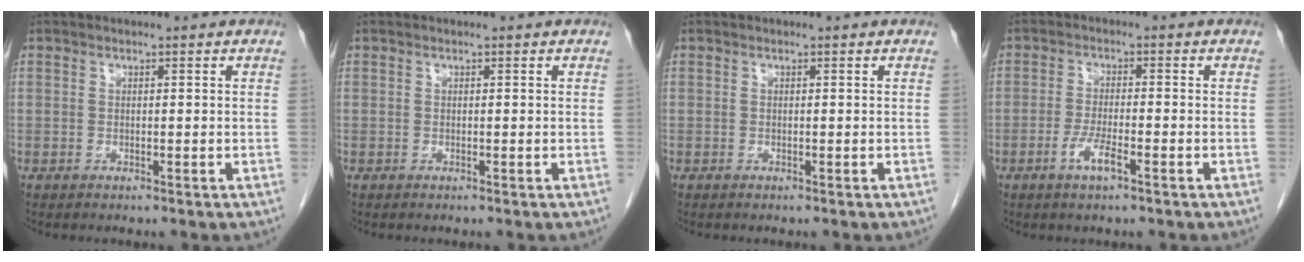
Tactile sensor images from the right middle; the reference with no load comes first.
{"total": 0.0}
{"total": 0.0}
{"total": 3.8, "force": [-2.0, 0.5, 3.3], "torque": [-0.067, -0.003, -0.038]}